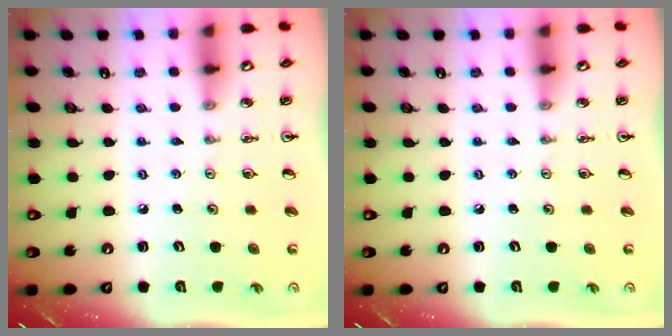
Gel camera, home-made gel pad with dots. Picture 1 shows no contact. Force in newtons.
{"total": 0.0}